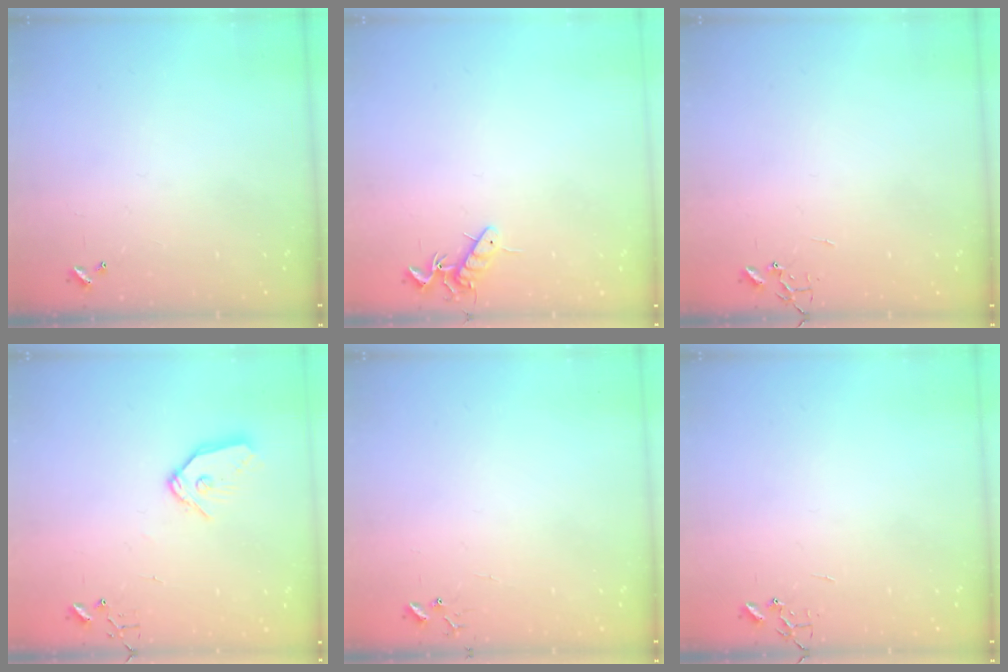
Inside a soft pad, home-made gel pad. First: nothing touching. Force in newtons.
{"total": 7.6, "press": 7.5, "slide": 0.8}
{"total": 0.0}
{"total": 9.9, "press": 9.8, "slide": 1.2}
{"total": 5.6, "press": 5.6, "slide": 0.4}
{"total": 0.0}